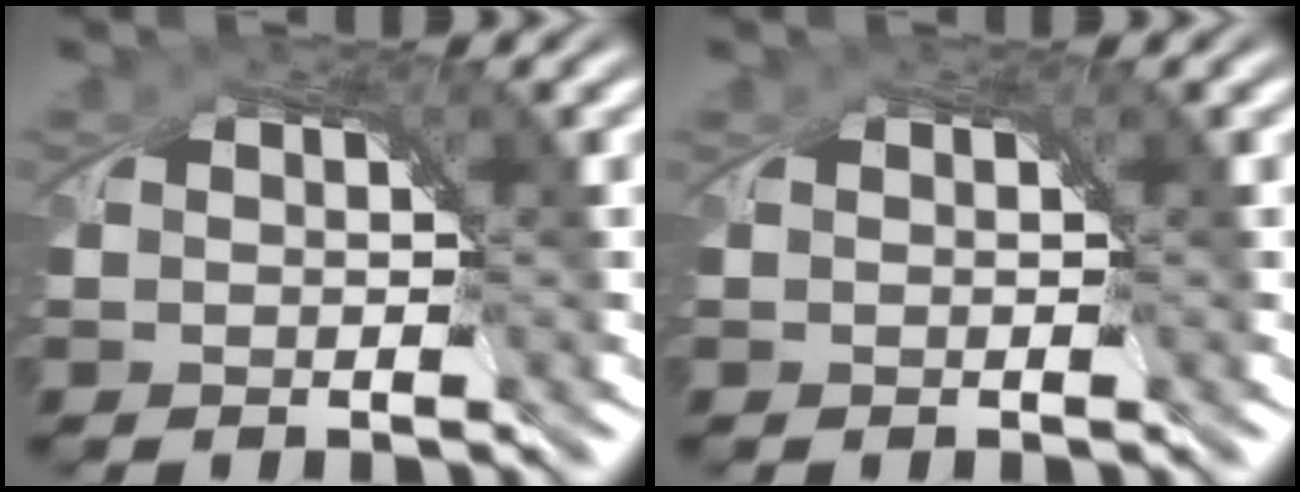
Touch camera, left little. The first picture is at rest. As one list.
[{"total": 0.0}]